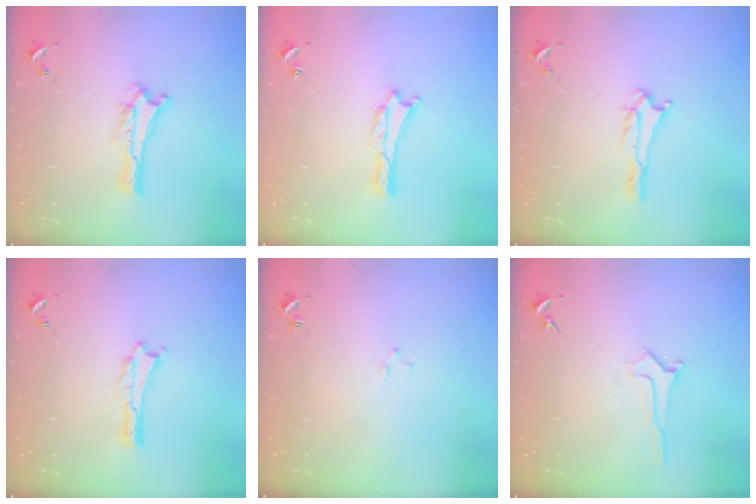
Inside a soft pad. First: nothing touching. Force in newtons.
{"total": 0.0}
{"total": 1.0, "press": 1.0, "slide": 0.1}
{"total": 0.0}
{"total": 1.2, "press": 1.2, "slide": 0.2}
{"total": 1.0, "press": 1.0, "slide": 0.0}